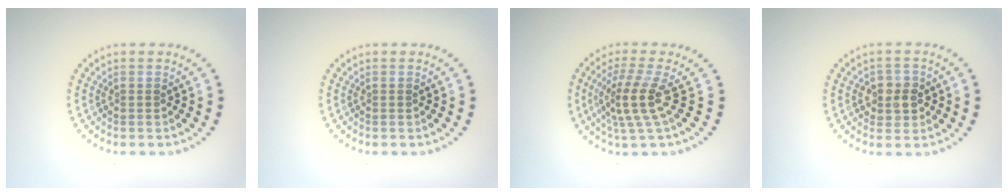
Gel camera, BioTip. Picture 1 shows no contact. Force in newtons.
{"total": 0.0}
{"total": 3.7, "press": 2.8, "slide": 2.5}
{"total": 2.4, "press": 2.3, "slide": 0.5}